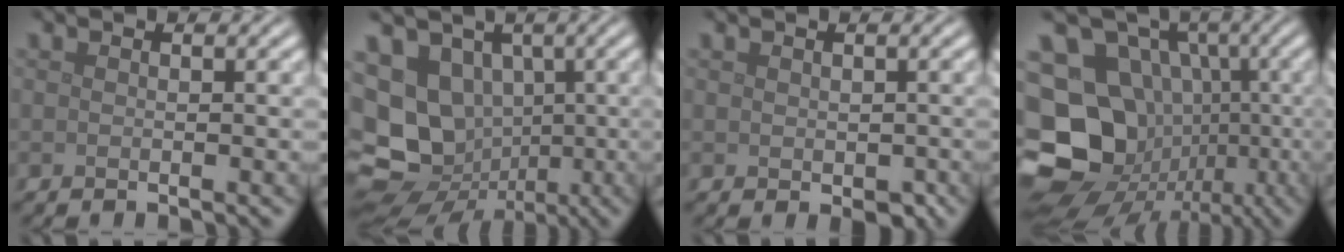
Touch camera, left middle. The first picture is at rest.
{"total": 16.0, "force": [-1.2, 14.3, 6.9], "torque": [-0.165, -0.015, -0.031]}
{"total": 1.3, "force": [-0.1, 1.0, 0.8], "torque": [-0.013, -0.007, 0.003]}
{"total": 19.1, "force": [-2.8, 17.0, 8.3], "torque": [-0.175, -0.002, -0.068]}